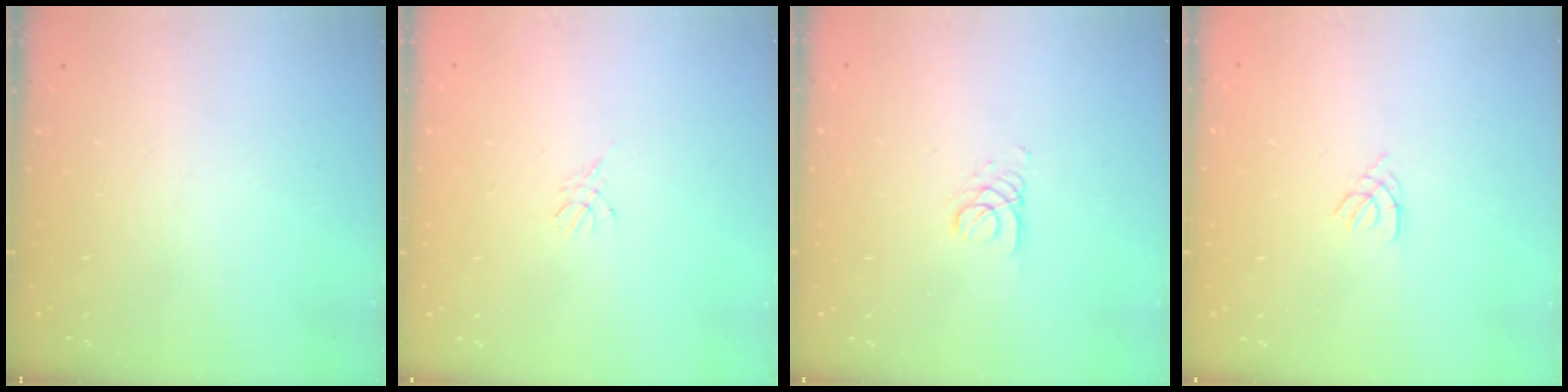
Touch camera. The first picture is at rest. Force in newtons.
{"total": 3.0, "press": 2.9, "slide": 0.6}
{"total": 2.7, "press": 2.7, "slide": 0.3}
{"total": 1.1, "press": 1.0, "slide": 0.3}